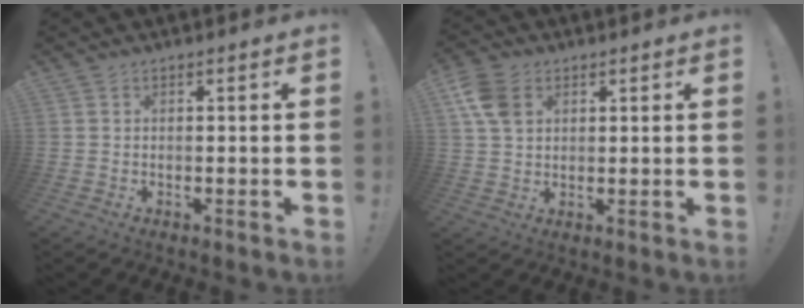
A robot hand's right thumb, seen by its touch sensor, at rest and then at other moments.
{"total": 8.7, "force": [3.2, 6.0, 5.4], "torque": [-0.104, 0.001, 0.063]}